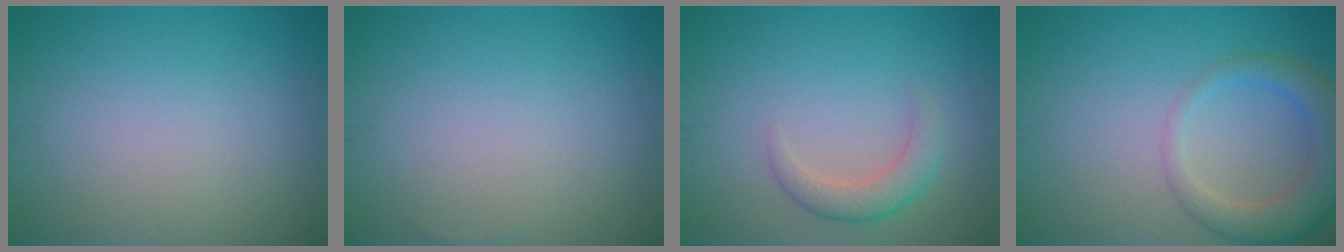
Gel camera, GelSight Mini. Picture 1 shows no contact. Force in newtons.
{"total": 0.0}
{"total": 2.6, "press": 2.6, "slide": 0.1}
{"total": 4.8, "press": 4.8, "slide": 0.3}